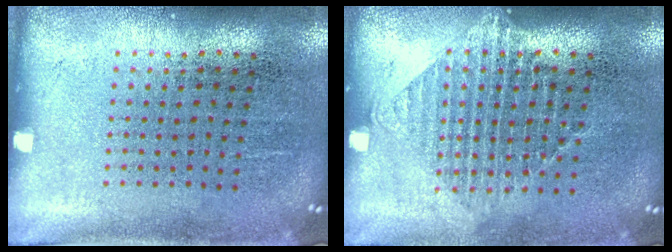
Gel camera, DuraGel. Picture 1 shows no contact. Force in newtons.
{"total": 1.1, "press": 1.0, "slide": 0.5}